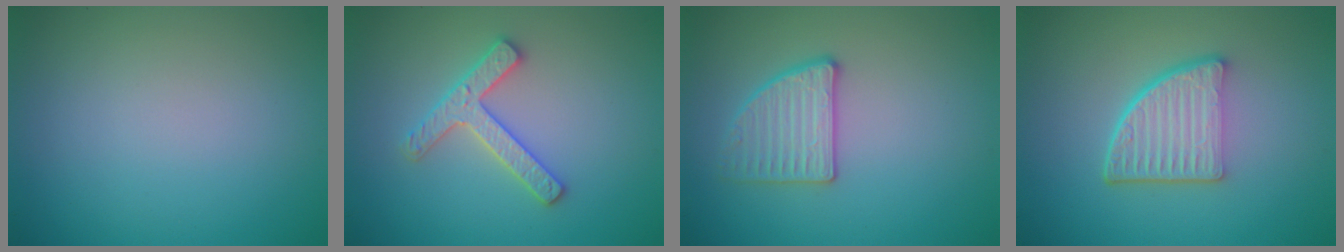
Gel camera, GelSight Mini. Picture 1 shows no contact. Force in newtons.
{"total": 2.9, "press": 2.8, "slide": 0.6}
{"total": 2.8, "press": 2.8, "slide": 0.3}
{"total": 5.5, "press": 3.9, "slide": 3.8}